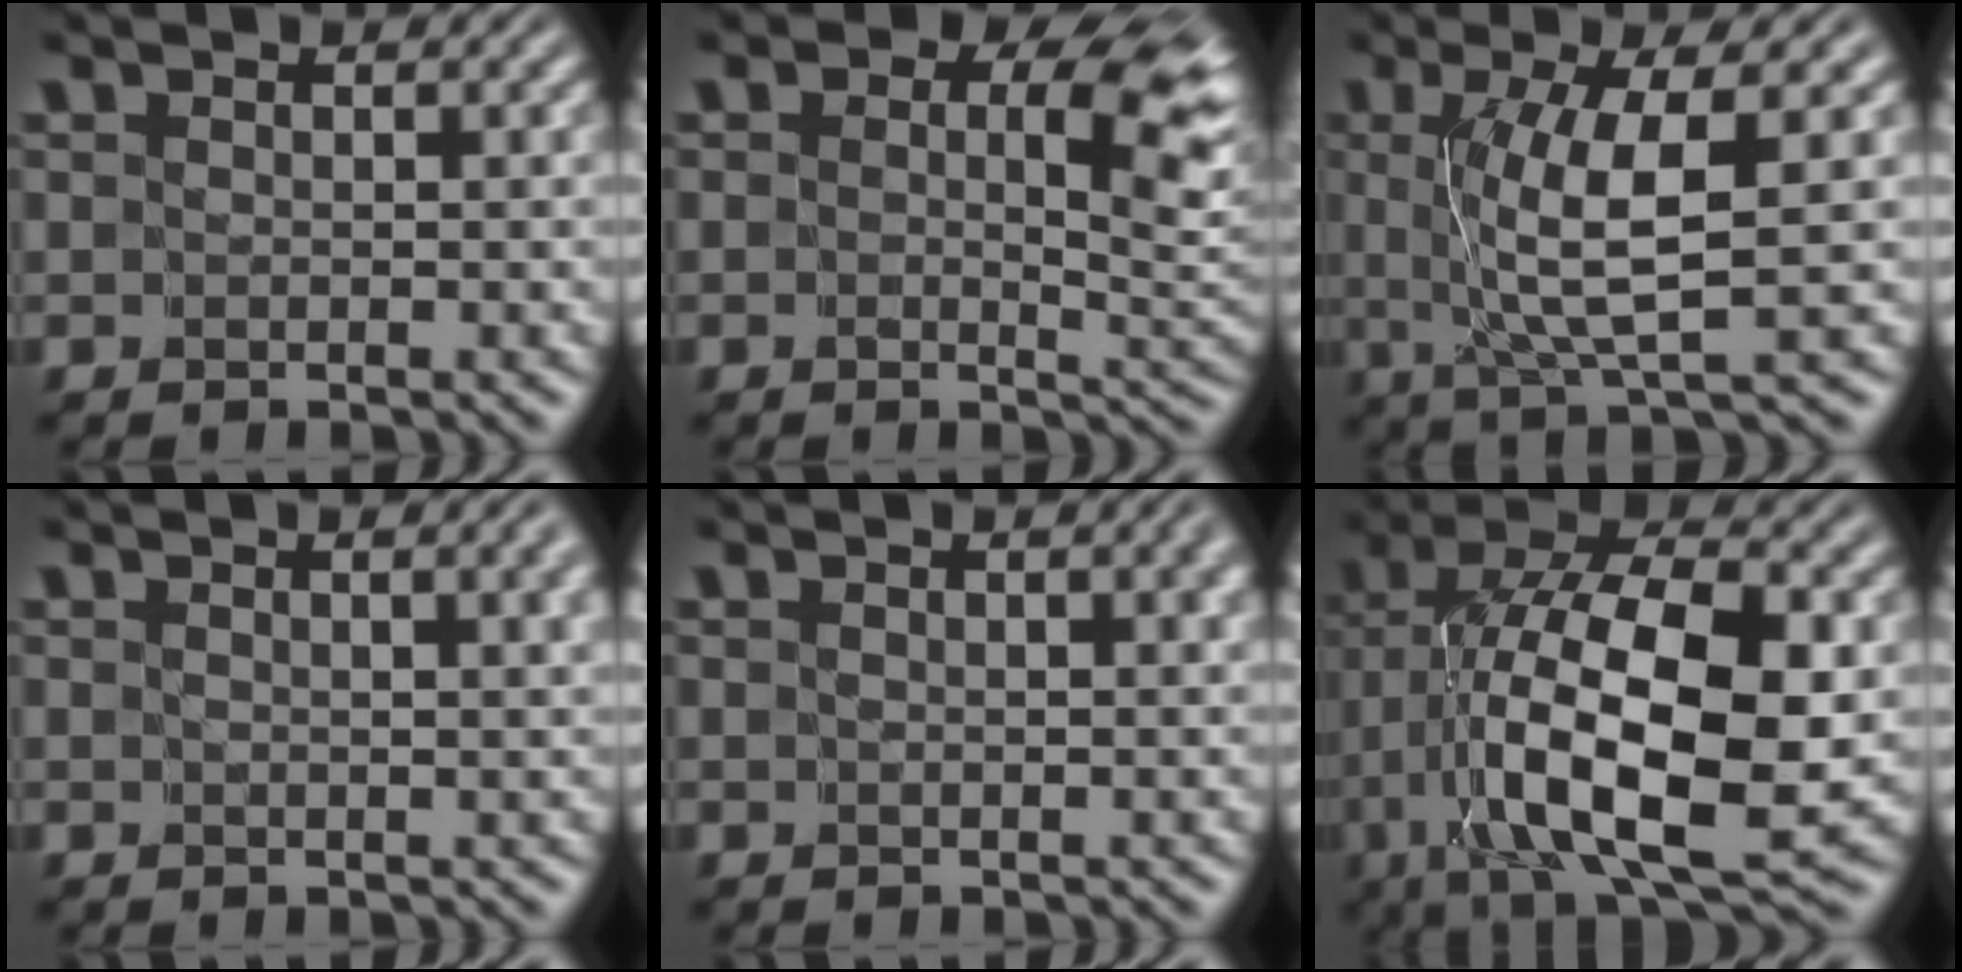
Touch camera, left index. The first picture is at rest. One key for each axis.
{"total": 9.0, "fx": 2.2, "fy": 5.1, "fz": 7.1, "tx": -0.081, "ty": -0.005, "tz": 0.031}
{"total": 5.8, "fx": 0.8, "fy": 0.9, "fz": 5.7, "tx": -0.102, "ty": 0.001, "tz": 0.016}
{"total": 3.1, "fx": 1.1, "fy": 0.9, "fz": 2.8, "tx": -0.019, "ty": 0.007, "tz": 0.009}
{"total": 1.6, "fx": 0.6, "fy": 0.2, "fz": 1.5, "tx": -0.015, "ty": 0.002, "tz": 0.008}
{"total": 14.0, "fx": -2.1, "fy": 5.7, "fz": 12.6, "tx": -0.222, "ty": 0.005, "tz": -0.039}